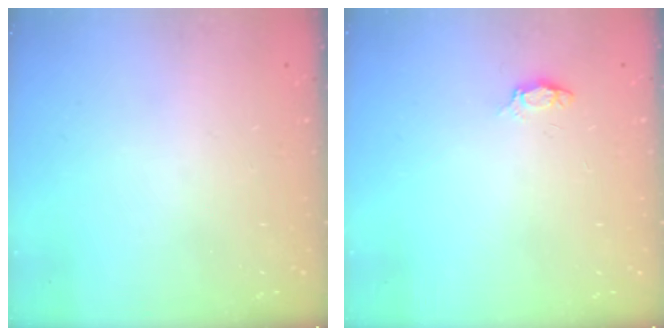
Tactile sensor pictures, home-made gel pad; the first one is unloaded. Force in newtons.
{"total": 3.2, "press": 3.2, "slide": 0.4}